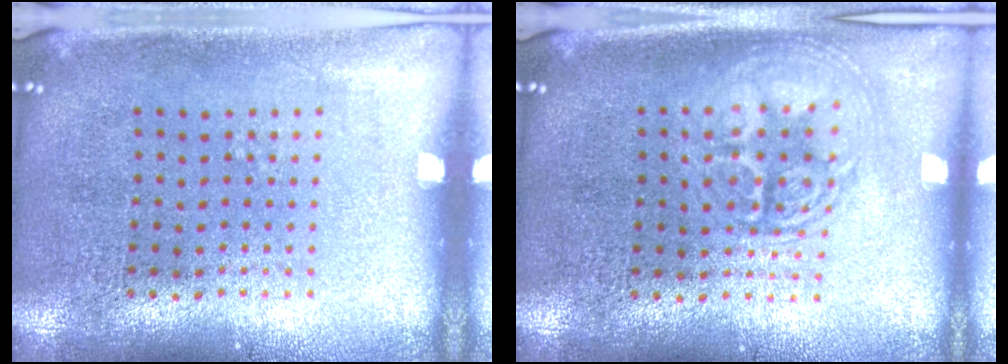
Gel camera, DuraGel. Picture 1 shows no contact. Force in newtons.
{"total": 2.0, "press": 1.9, "slide": 0.3}